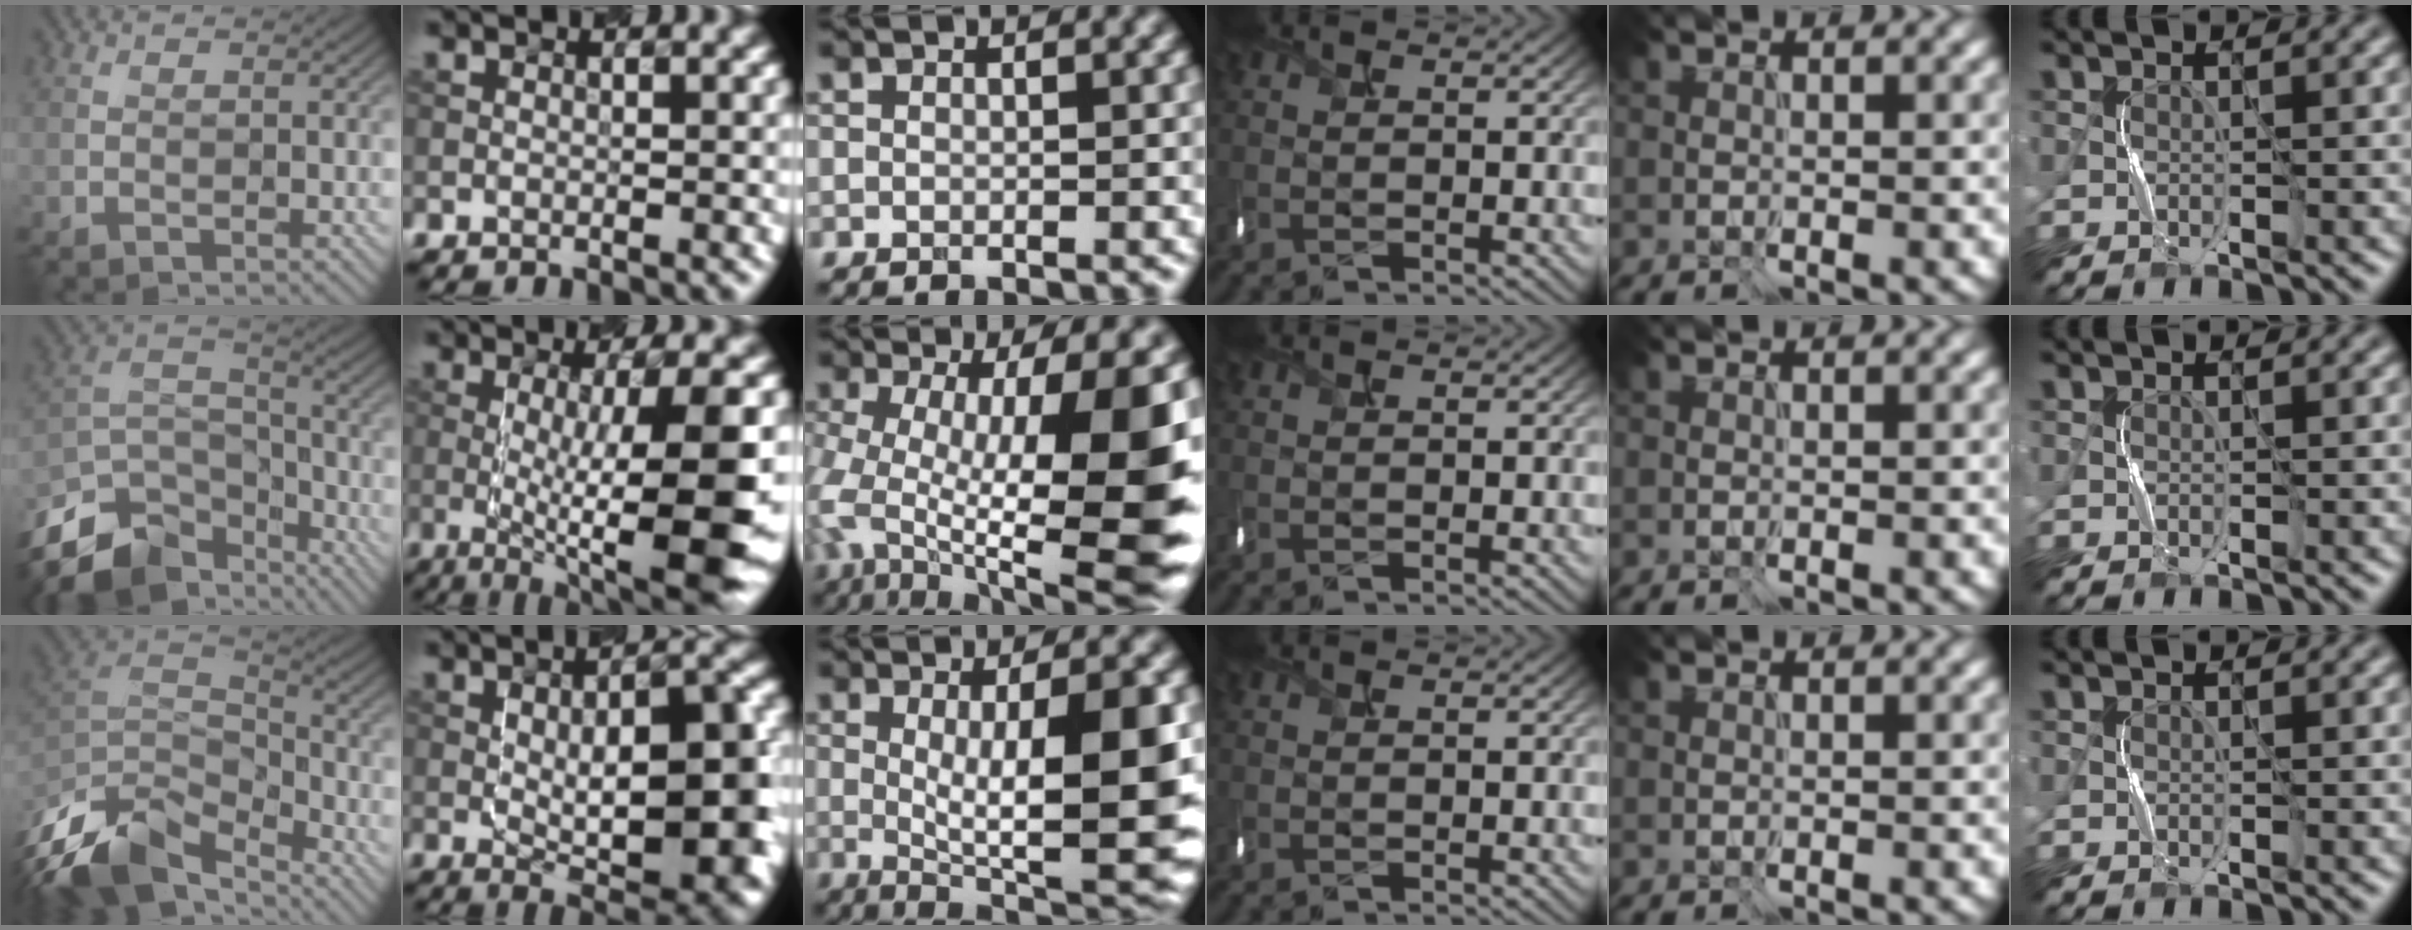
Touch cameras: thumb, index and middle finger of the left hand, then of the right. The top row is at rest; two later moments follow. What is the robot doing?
{"motion": "shake", "object": "box of matches"}